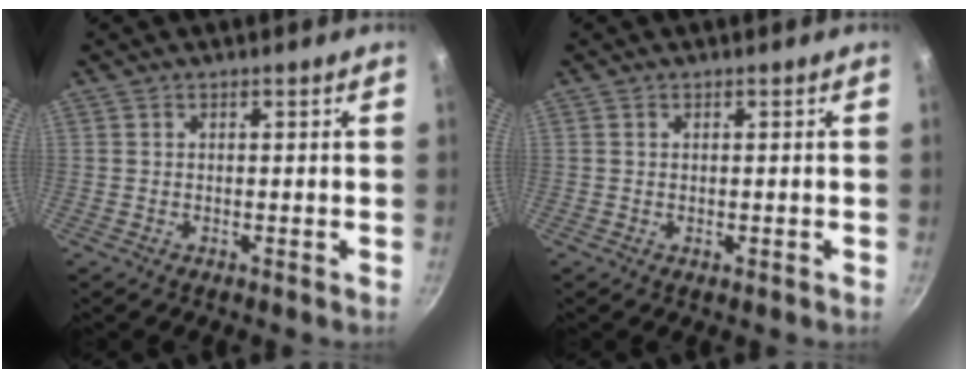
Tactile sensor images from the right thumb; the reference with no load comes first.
{"total": 0.5, "force": [-0.1, 0.2, 0.5], "torque": [-0.005, 0.000, -0.001]}